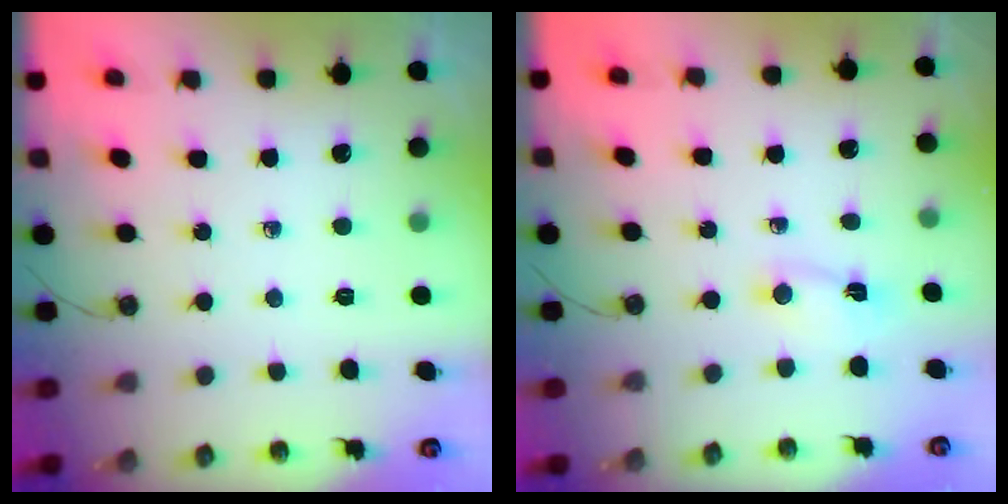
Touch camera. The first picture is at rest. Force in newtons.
{"total": 1.4, "press": 1.4, "slide": 0.3}